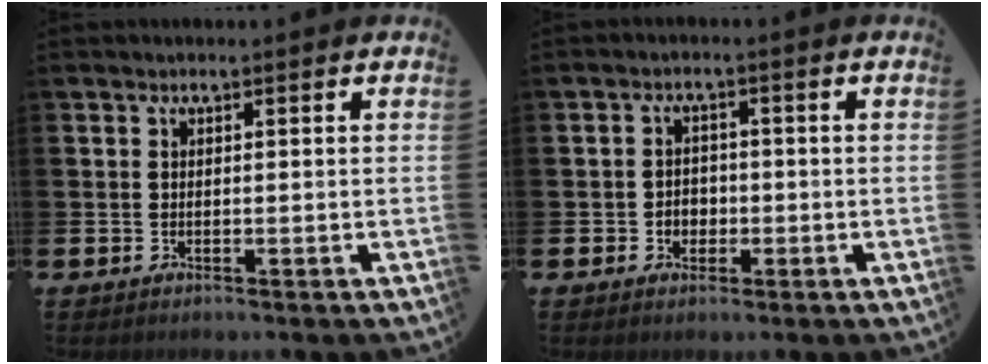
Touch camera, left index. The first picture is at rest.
{"total": 2.2, "force": [-0.6, 2.0, 0.7], "torque": [-0.009, 0.004, -0.018]}